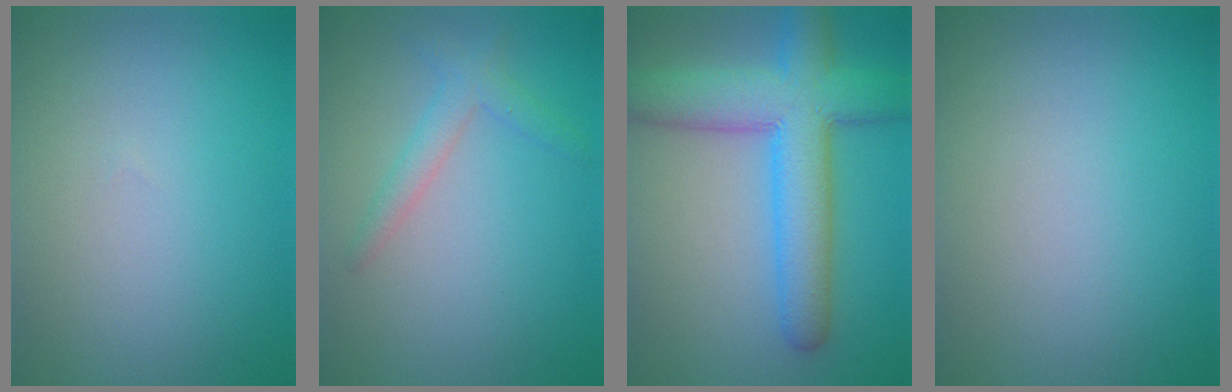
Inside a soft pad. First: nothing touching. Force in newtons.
{"total": 2.0, "press": 2.0, "slide": 0.1}
{"total": 8.4, "press": 8.4, "slide": 0.4}
{"total": 0.0}